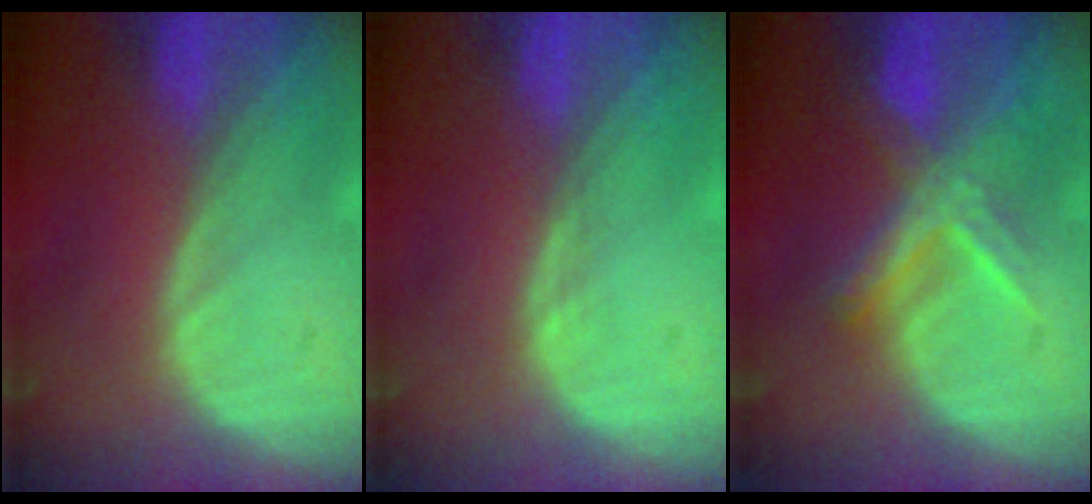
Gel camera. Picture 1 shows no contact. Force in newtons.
{"total": 0.8, "press": 0.6, "slide": 0.5}
{"total": 6.4, "press": 6.2, "slide": 1.6}